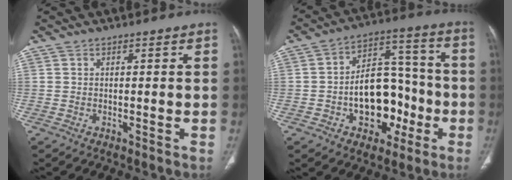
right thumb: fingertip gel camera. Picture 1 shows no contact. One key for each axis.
{"total": 15.6, "fx": -4.3, "fy": 10.5, "fz": 10.7, "tx": -0.110, "ty": 0.055, "tz": -0.061}